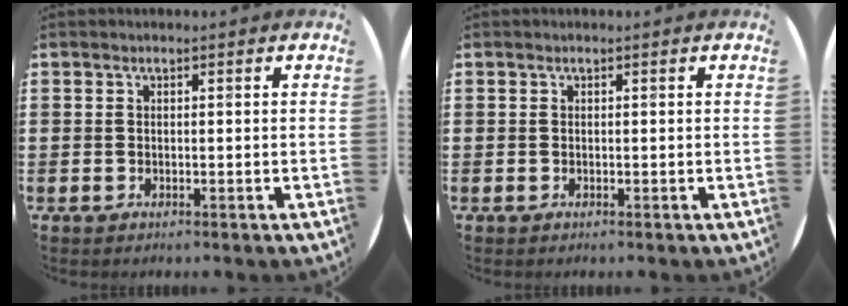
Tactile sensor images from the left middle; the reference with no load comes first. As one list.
[{"total": 0.0}]